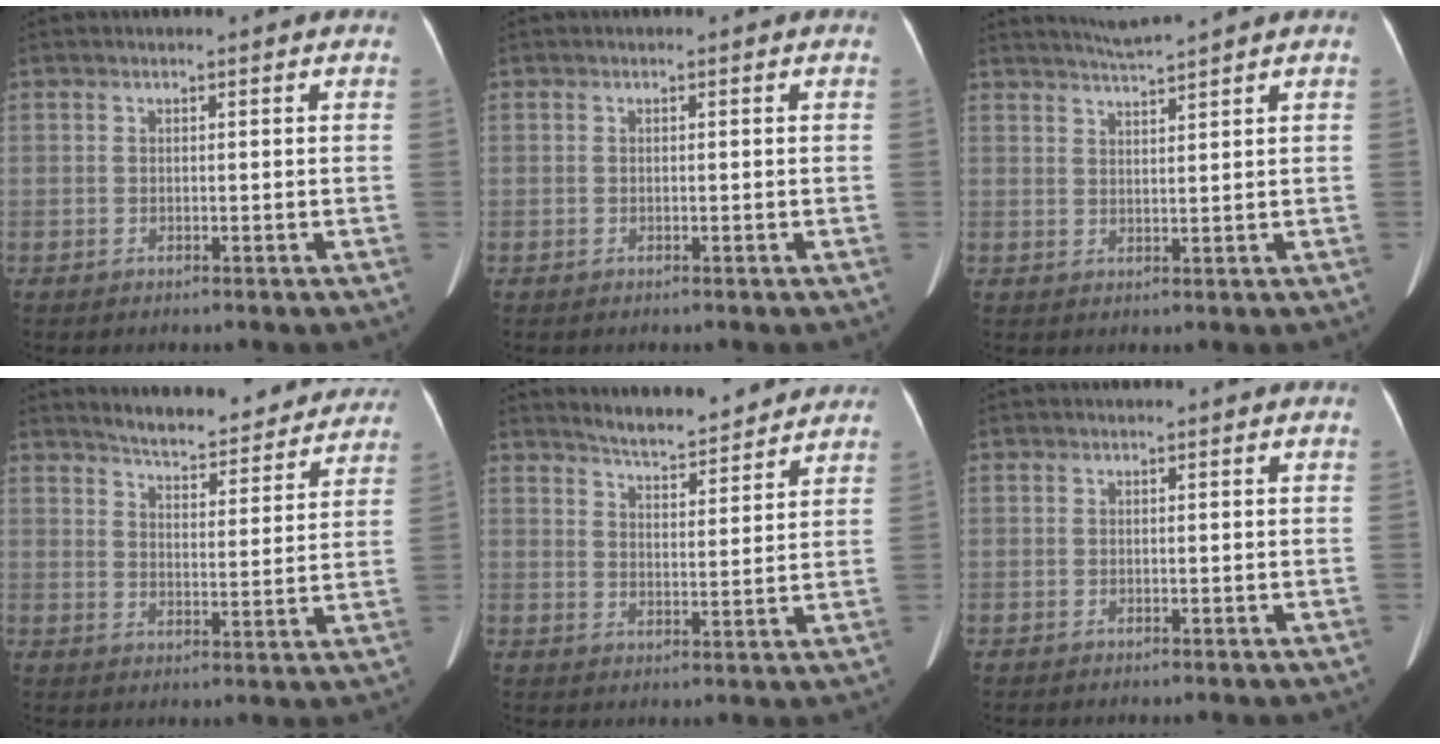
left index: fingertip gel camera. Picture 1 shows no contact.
{"total": 0.0}
{"total": 4.0, "force": [3.6, -1.5, 0.9], "torque": [-0.018, 0.001, 0.069]}
{"total": 17.0, "force": [15.9, 3.6, 4.9], "torque": [-0.050, -0.010, 0.196]}
{"total": 9.9, "force": [9.4, 1.3, 2.7], "torque": [-0.044, 0.008, 0.133]}
{"total": 0.0}